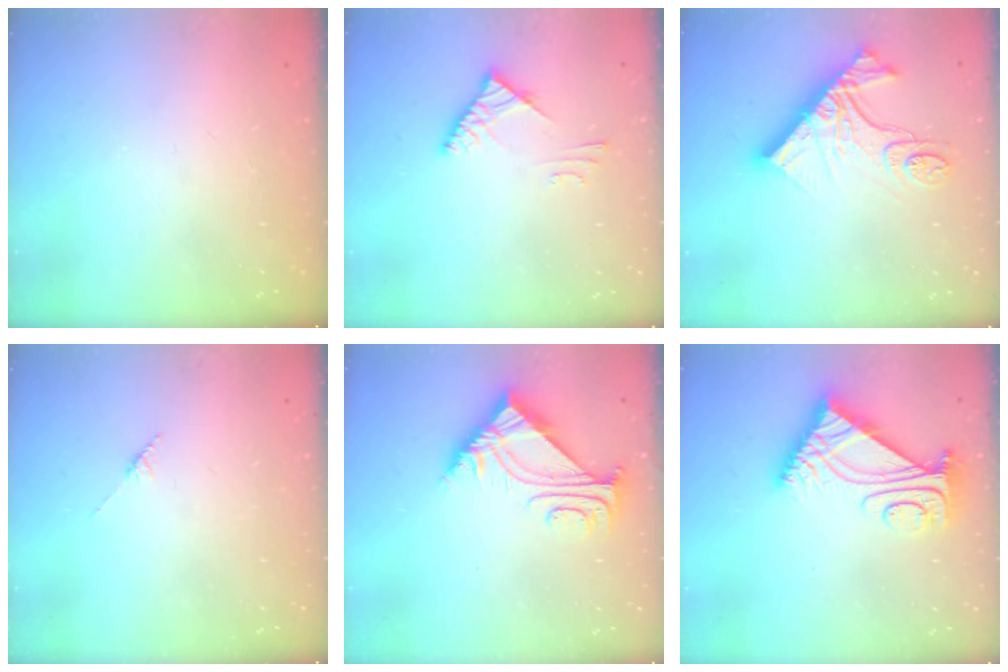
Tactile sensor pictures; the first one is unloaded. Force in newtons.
{"total": 4.4, "press": 4.3, "slide": 0.8}
{"total": 15.2, "press": 15.2, "slide": 1.3}
{"total": 2.8, "press": 2.8, "slide": 0.4}
{"total": 6.5, "press": 6.4, "slide": 0.9}
{"total": 8.6, "press": 8.5, "slide": 1.0}